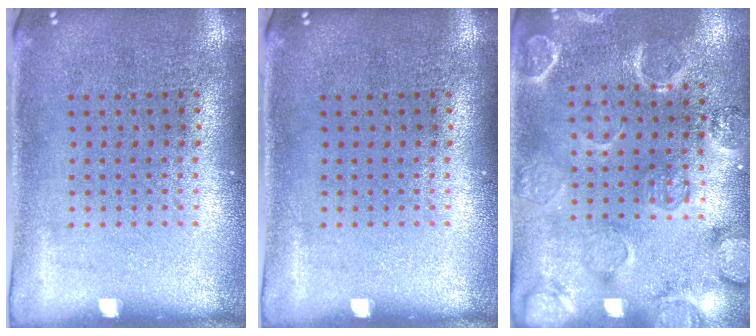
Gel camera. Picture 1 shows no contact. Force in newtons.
{"total": 0.0}
{"total": 2.4, "press": 2.3, "slide": 0.8}